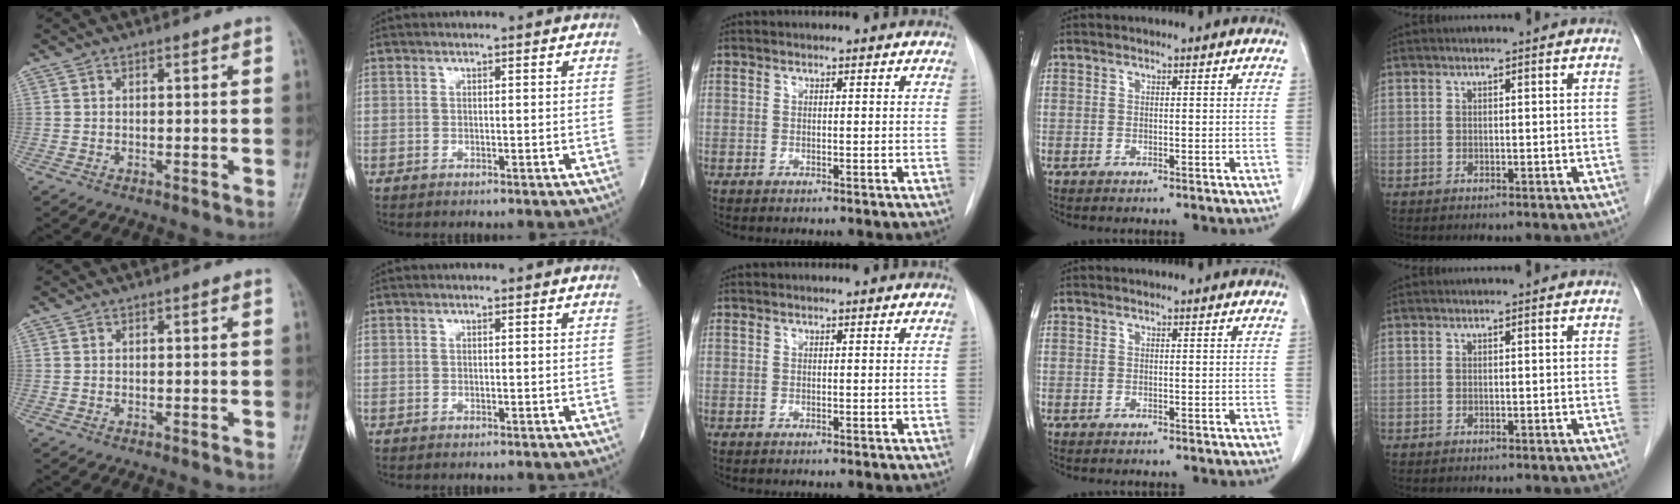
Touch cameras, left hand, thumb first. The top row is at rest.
{}